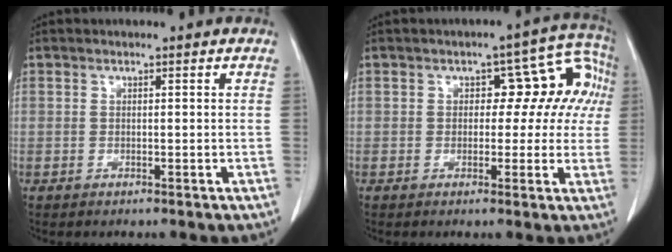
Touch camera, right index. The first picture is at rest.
{"total": 9.0, "force": [0.7, 5.6, 7.0], "torque": [-0.064, 0.051, 0.006]}